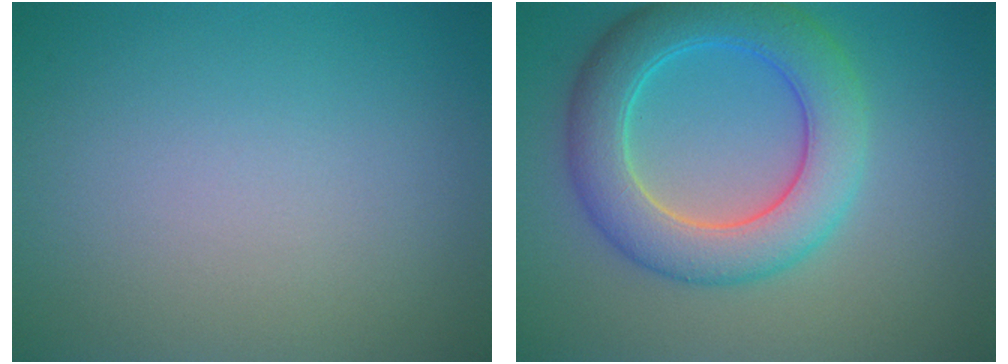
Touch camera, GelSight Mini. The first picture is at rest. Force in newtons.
{"total": 7.0, "press": 7.0, "slide": 0.2}